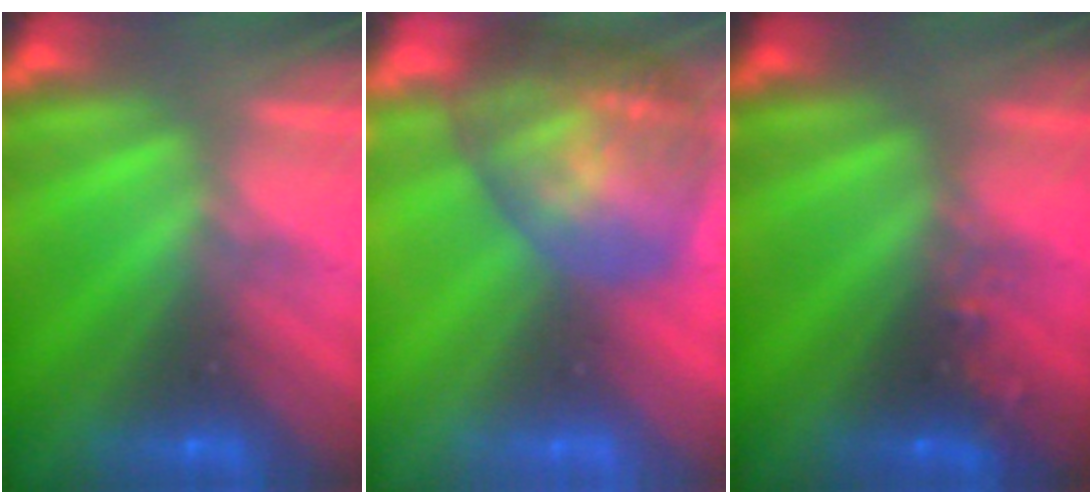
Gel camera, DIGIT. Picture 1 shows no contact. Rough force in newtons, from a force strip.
{"total": 7.9}
{"total": 2.5}